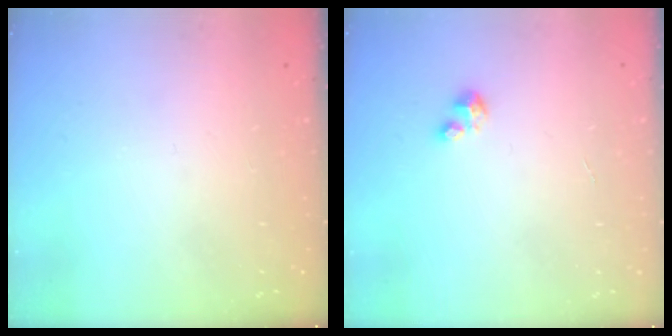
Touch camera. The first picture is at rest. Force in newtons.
{"total": 2.0, "press": 2.0, "slide": 0.2}